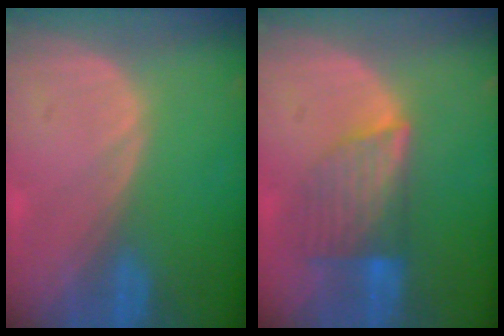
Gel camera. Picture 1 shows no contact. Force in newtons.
{"total": 7.2, "press": 6.5, "slide": 3.1}